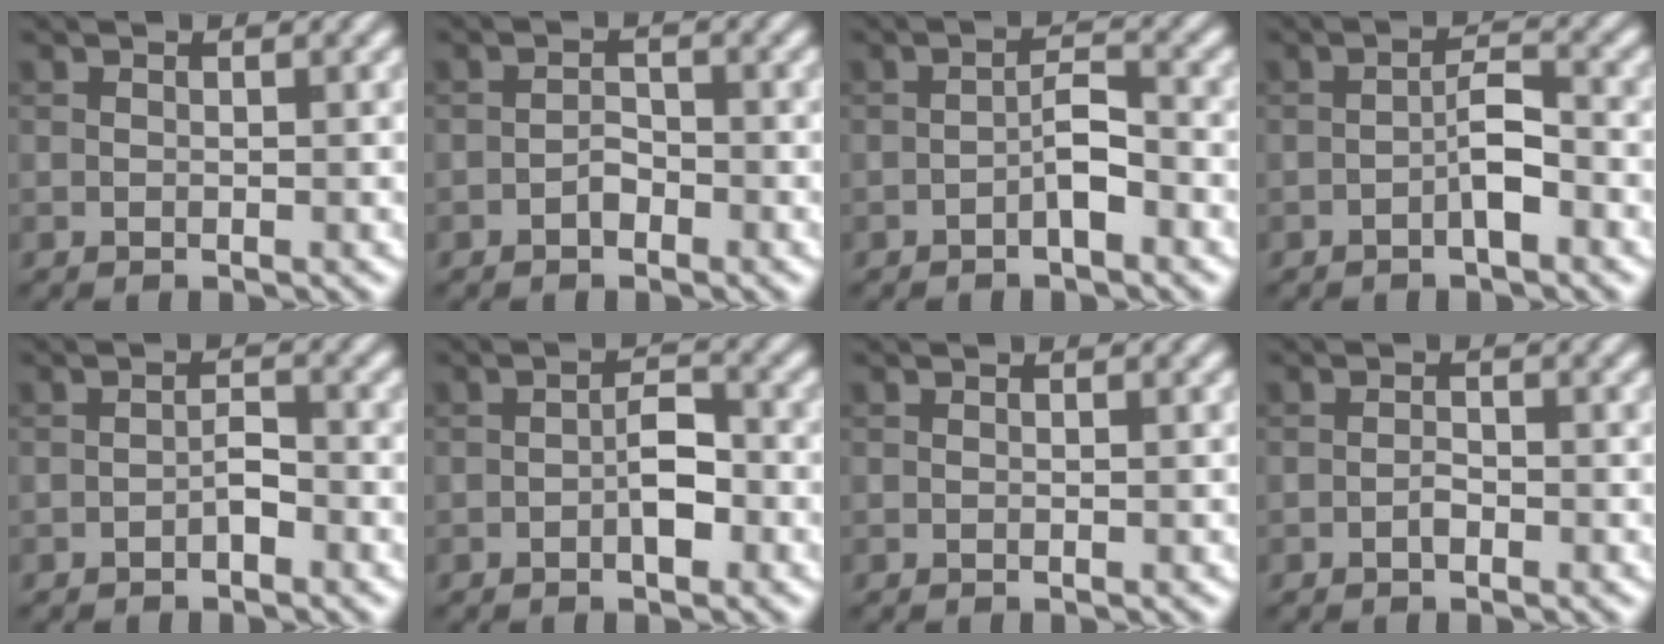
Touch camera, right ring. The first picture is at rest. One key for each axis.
{"total": 1.3, "fx": -0.8, "fy": 0.7, "fz": 0.7, "tx": -0.010, "ty": 0.004, "tz": -0.016}
{"total": 2.2, "fx": -1.0, "fy": 0.6, "fz": 1.8, "tx": -0.032, "ty": 0.007, "tz": -0.019}
{"total": 2.4, "fx": -1.0, "fy": 0.6, "fz": 2.1, "tx": -0.037, "ty": 0.007, "tz": -0.019}
{"total": 1.3, "fx": -0.7, "fy": 0.5, "fz": 1.0, "tx": -0.016, "ty": 0.004, "tz": -0.012}
{"total": 2.6, "fx": -0.7, "fy": 1.1, "fz": 2.2, "tx": -0.035, "ty": 0.004, "tz": -0.016}
{"total": 0.0}
{"total": 0.9, "fx": -0.5, "fy": 0.4, "fz": 0.7, "tx": -0.013, "ty": 0.001, "tz": -0.010}